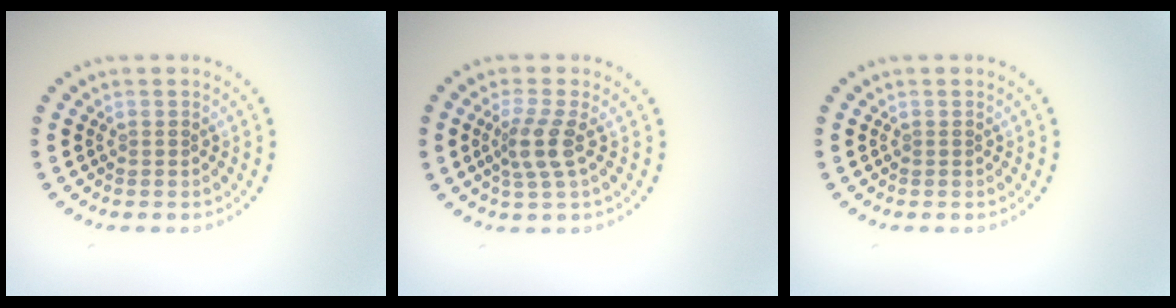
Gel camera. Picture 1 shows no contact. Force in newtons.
{"total": 2.7, "press": 2.1, "slide": 1.7}
{"total": 0.0}